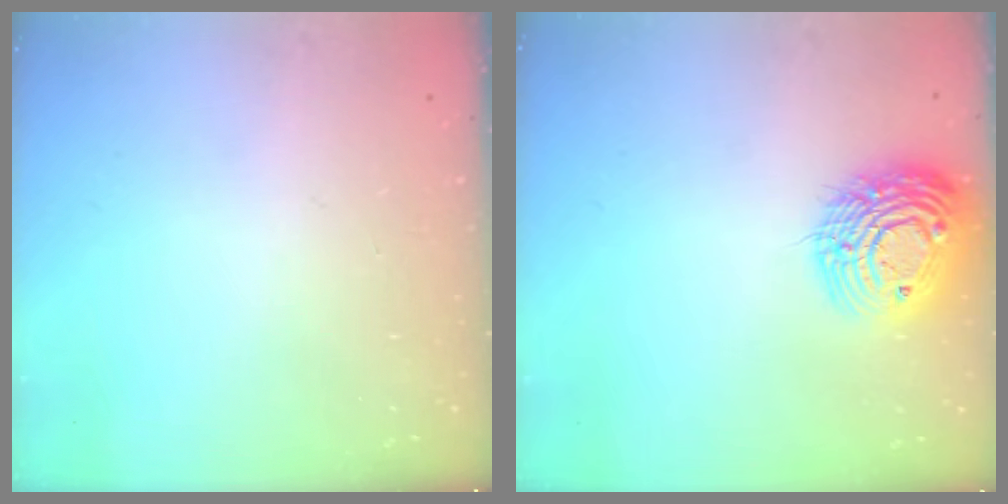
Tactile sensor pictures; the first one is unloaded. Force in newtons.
{"total": 16.9, "press": 16.8, "slide": 1.5}